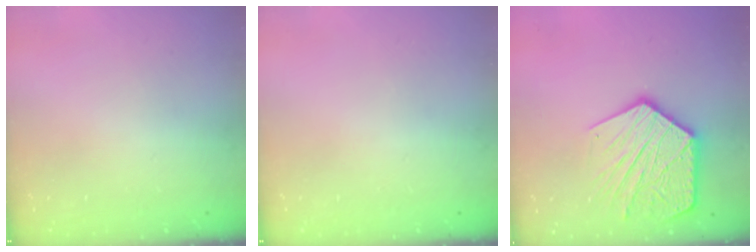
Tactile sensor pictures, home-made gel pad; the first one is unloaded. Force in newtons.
{"total": 0.0}
{"total": 20.8, "press": 20.7, "slide": 1.8}